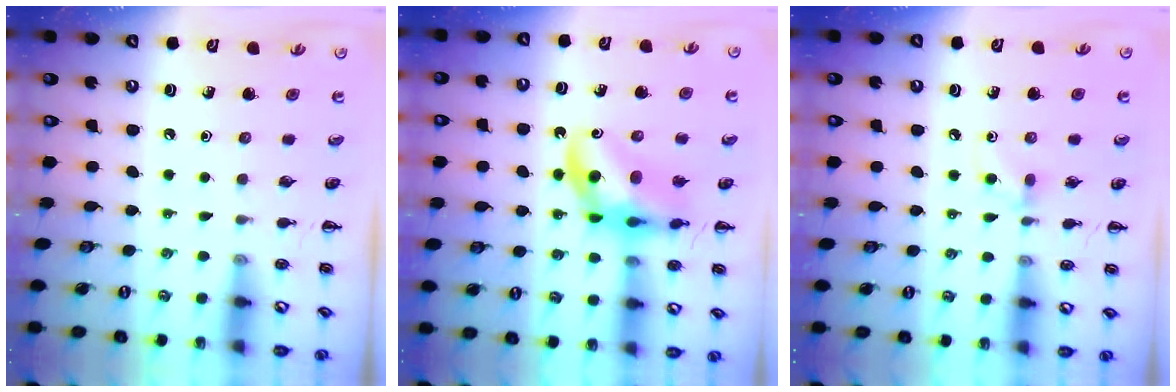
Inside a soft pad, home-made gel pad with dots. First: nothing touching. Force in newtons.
{"total": 12.9, "press": 12.4, "slide": 3.7}
{"total": 5.1, "press": 4.6, "slide": 2.0}